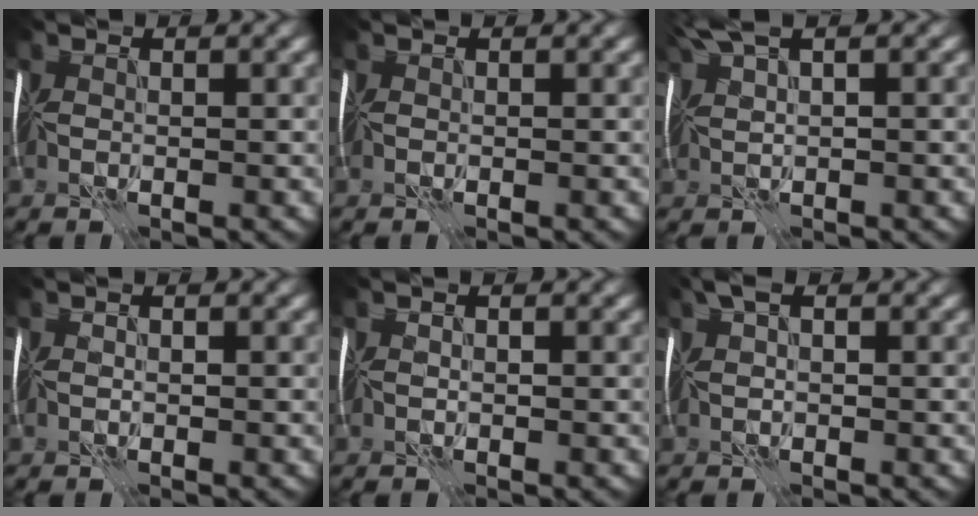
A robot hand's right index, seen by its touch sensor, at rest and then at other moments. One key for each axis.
{"total": 0.0}
{"total": 4.7, "fx": 2.6, "fy": 1.3, "fz": 3.7, "tx": -0.082, "ty": 0.014, "tz": 0.052}
{"total": 0.6, "fx": -0.3, "fy": 0.3, "fz": 0.3, "tx": 0.004, "ty": 0.010, "tz": -0.005}
{"total": 0.9, "fx": -0.2, "fy": 0.6, "fz": 0.6, "tx": 0.005, "ty": 0.012, "tz": -0.008}
{"total": 1.4, "fx": 0.1, "fy": 0.7, "fz": 1.3, "tx": -0.030, "ty": 0.002, "tz": 0.010}